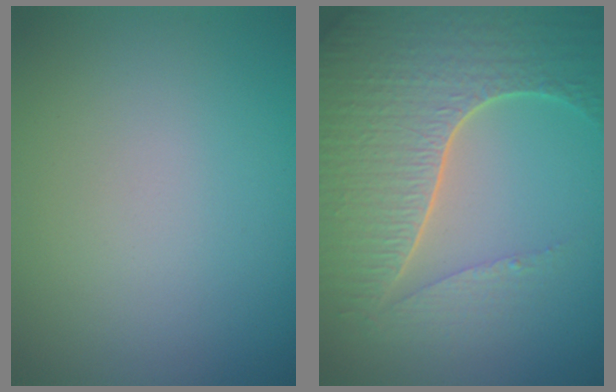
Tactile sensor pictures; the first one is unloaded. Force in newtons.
{"total": 7.4, "press": 5.4, "slide": 5.1}